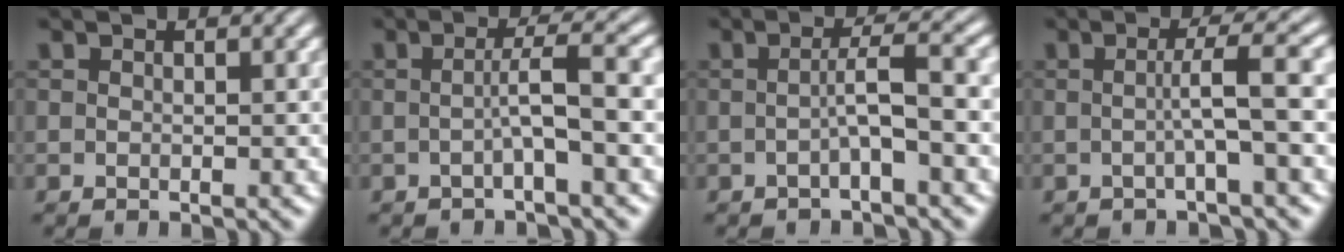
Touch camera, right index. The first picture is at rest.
{"total": 3.0, "force": [-0.7, -1.4, 2.5], "torque": [-0.029, 0.004, -0.011]}
{"total": 2.8, "force": [-0.9, -1.3, 2.3], "torque": [-0.025, 0.005, -0.014]}
{"total": 2.9, "force": [-0.5, -1.4, 2.5], "torque": [-0.029, 0.006, -0.007]}